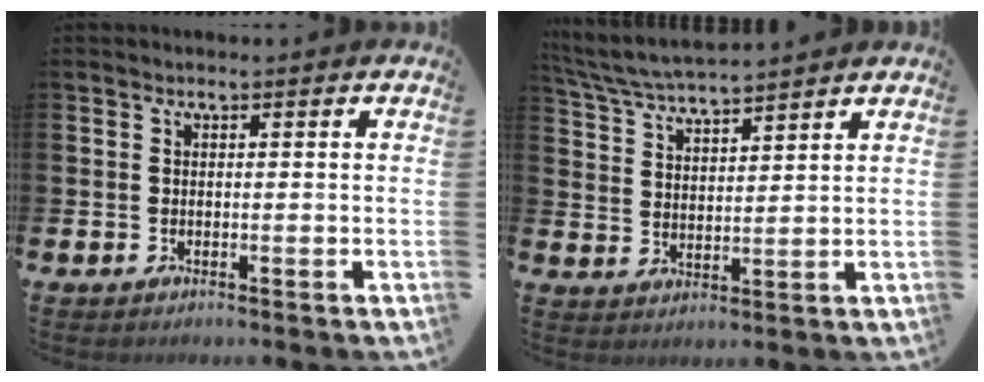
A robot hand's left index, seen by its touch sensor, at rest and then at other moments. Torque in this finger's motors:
{"motor_torque": [0.98, -1.15, 0.26, 0.06]}